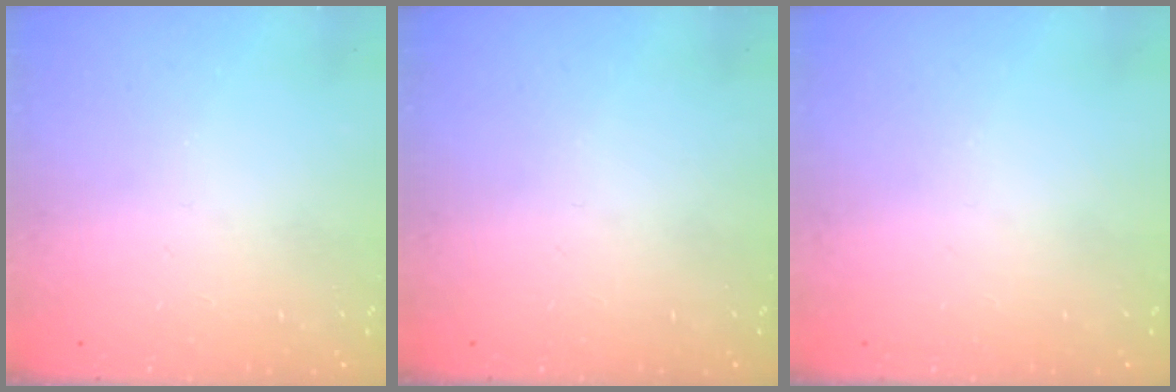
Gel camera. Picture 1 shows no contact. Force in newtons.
{"total": 0.0}
{"total": 0.0}